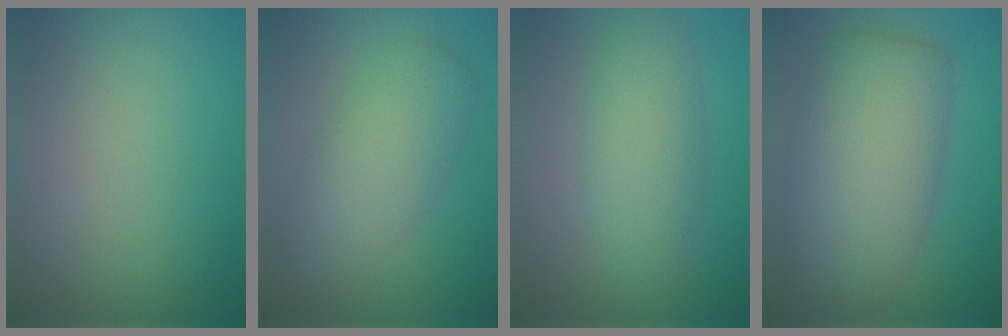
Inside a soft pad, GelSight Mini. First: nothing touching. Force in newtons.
{"total": 5.4, "press": 5.4, "slide": 0.1}
{"total": 4.3, "press": 4.3, "slide": 0.1}
{"total": 9.6, "press": 9.6, "slide": 0.6}